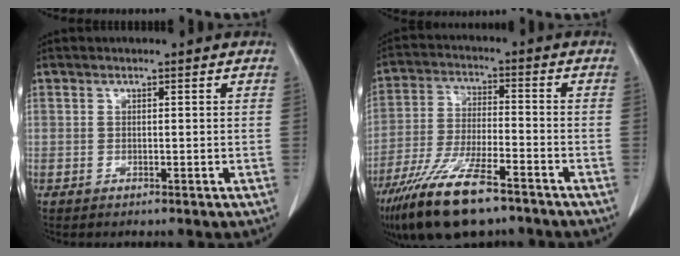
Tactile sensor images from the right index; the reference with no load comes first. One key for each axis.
{"total": 14.4, "fx": -10.0, "fy": 3.3, "fz": 9.8, "tx": -0.202, "ty": -0.031, "tz": -0.185}